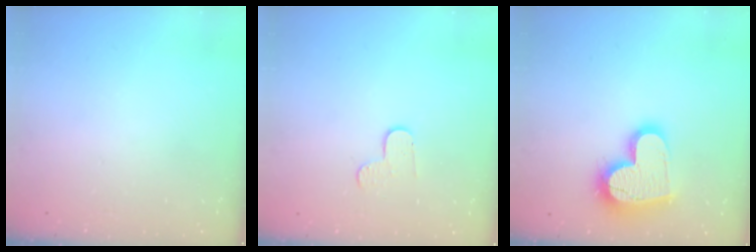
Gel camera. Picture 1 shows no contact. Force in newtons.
{"total": 6.2, "press": 6.2, "slide": 0.6}
{"total": 18.2, "press": 18.1, "slide": 1.5}